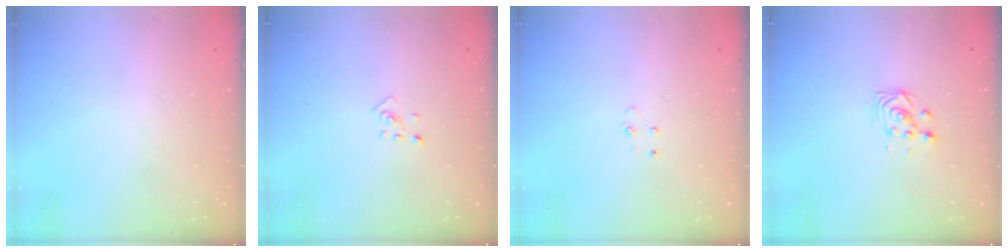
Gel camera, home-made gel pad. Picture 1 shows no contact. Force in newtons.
{"total": 2.7, "press": 2.6, "slide": 0.6}
{"total": 3.2, "press": 3.2, "slide": 0.4}
{"total": 2.9, "press": 2.9, "slide": 0.4}